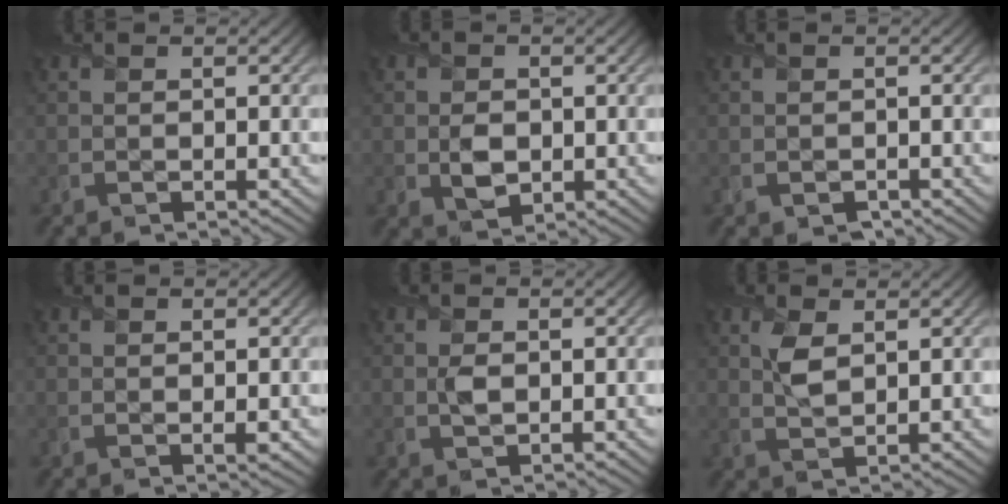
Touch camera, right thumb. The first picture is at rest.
{"total": 3.3, "force": [-0.3, 2.7, 1.8], "torque": [-0.042, -0.010, -0.008]}
{"total": 1.1, "force": [-0.5, 0.9, 0.3], "torque": [-0.007, -0.010, -0.009]}
{"total": 0.9, "force": [0.1, 0.5, 0.7], "torque": [-0.011, -0.005, 0.001]}
{"total": 1.7, "force": [0.1, 1.2, 1.2], "torque": [-0.026, -0.002, 0.001]}
{"total": 3.2, "force": [1.3, 1.7, 2.4], "torque": [-0.059, 0.001, 0.027]}